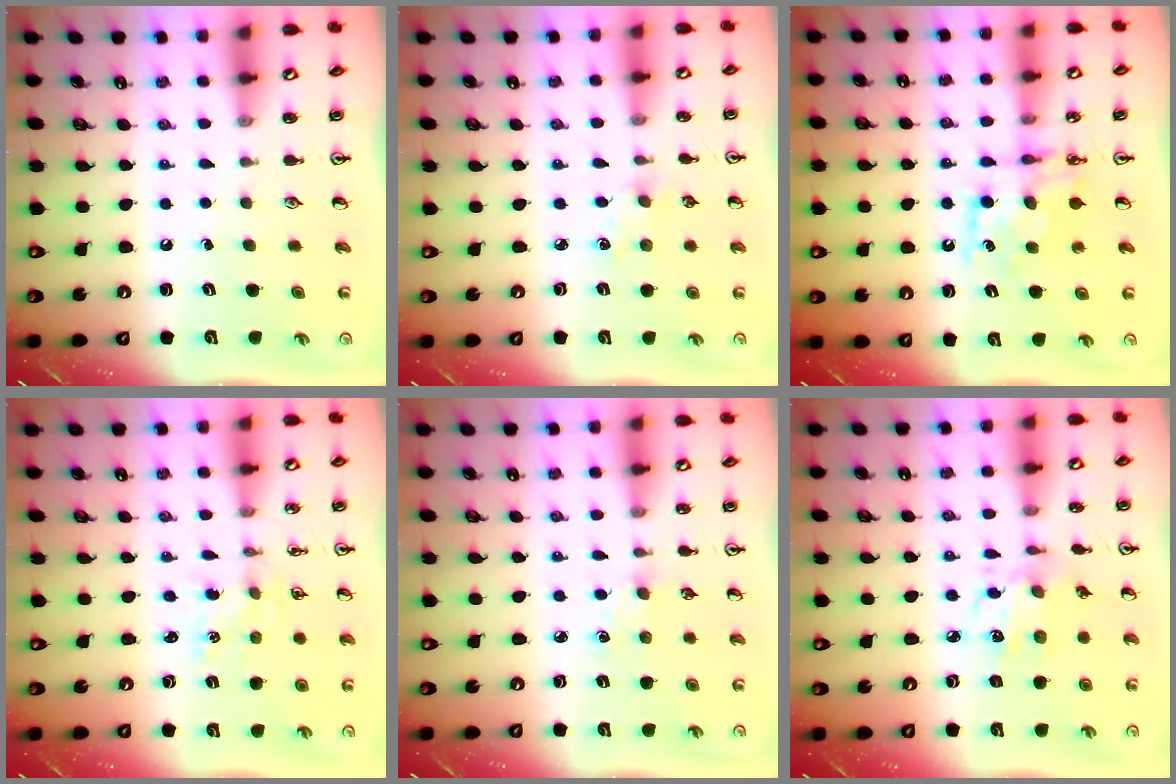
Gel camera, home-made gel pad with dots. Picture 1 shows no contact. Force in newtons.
{"total": 2.4, "press": 2.3, "slide": 0.4}
{"total": 8.2, "press": 8.2, "slide": 0.4}
{"total": 1.0, "press": 1.0, "slide": 0.2}
{"total": 2.7, "press": 2.7, "slide": 0.4}
{"total": 6.2, "press": 6.2, "slide": 0.5}